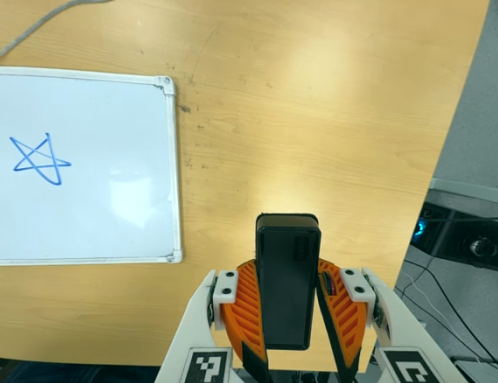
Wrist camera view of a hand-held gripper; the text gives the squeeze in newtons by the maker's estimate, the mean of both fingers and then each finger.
{"total": 9.6, "left": 7.9, "right": 11.3}